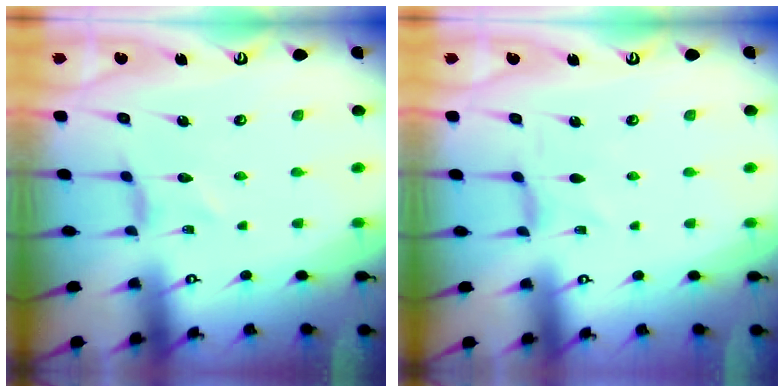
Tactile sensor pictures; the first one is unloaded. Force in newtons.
{"total": 0.7, "press": 0.6, "slide": 0.1}